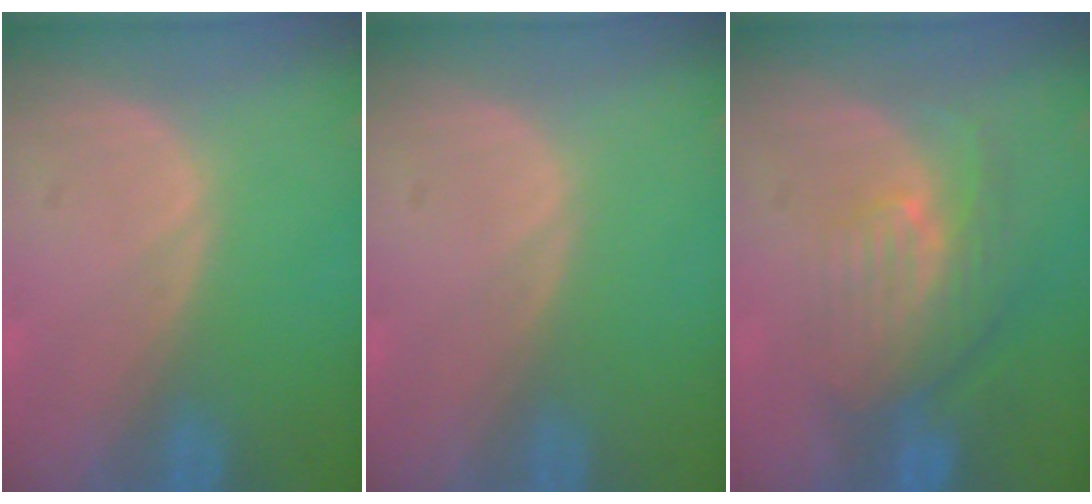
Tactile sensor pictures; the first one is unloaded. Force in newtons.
{"total": 0.0}
{"total": 7.9, "press": 7.1, "slide": 3.6}